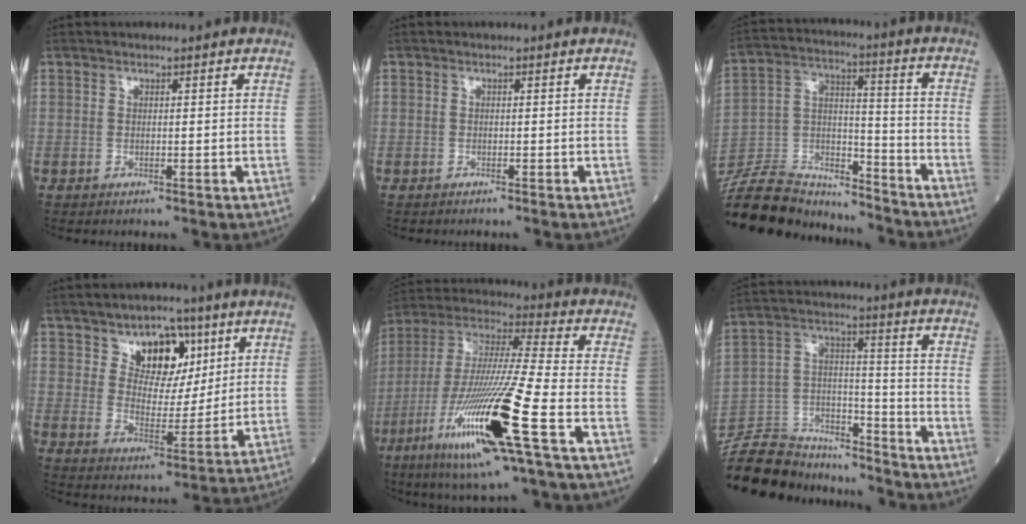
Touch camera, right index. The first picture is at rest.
{"total": 0.7, "force": [-0.6, 0.2, -0.2], "torque": [-0.004, 0.001, -0.015]}
{"total": 19.1, "force": [-18.2, 4.1, 4.4], "torque": [-0.108, 0.021, -0.307]}
{"total": 9.2, "force": [5.0, 5.6, 5.3], "torque": [-0.078, 0.005, 0.086]}
{"total": 21.2, "force": [-8.8, 0.5, 19.3], "torque": [-0.401, -0.039, -0.168]}
{"total": 17.8, "force": [-16.8, 4.7, 3.8], "torque": [-0.082, 0.033, -0.277]}